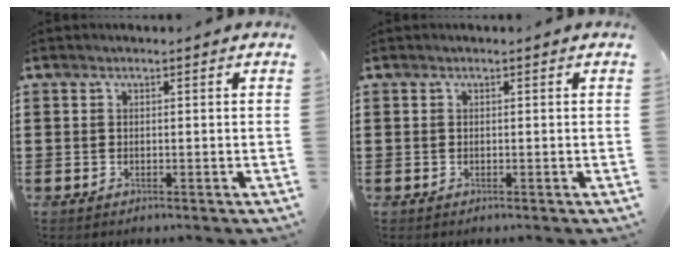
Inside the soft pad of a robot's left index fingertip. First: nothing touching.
{"total": 0.0}